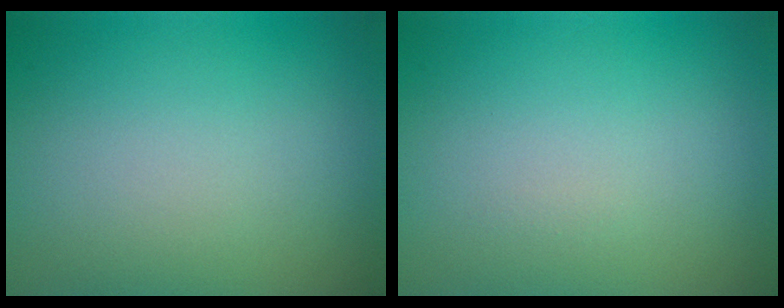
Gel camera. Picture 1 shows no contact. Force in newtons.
{"total": 0.0}